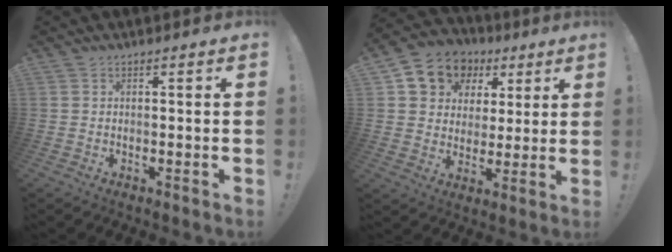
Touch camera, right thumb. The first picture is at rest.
{"total": 12.6, "force": [5.7, 10.2, 4.7], "torque": [-0.067, -0.027, 0.113]}